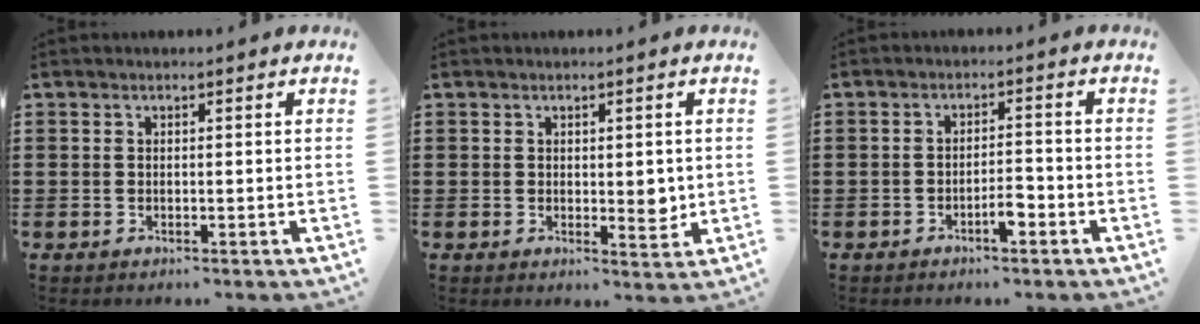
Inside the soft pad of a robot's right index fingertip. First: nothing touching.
{"total": 3.3, "force": [0.3, 1.9, 2.7], "torque": [-0.027, -0.005, 0.001]}
{"total": 3.1, "force": [-1.7, 0.8, 2.4], "torque": [-0.042, 0.006, -0.031]}